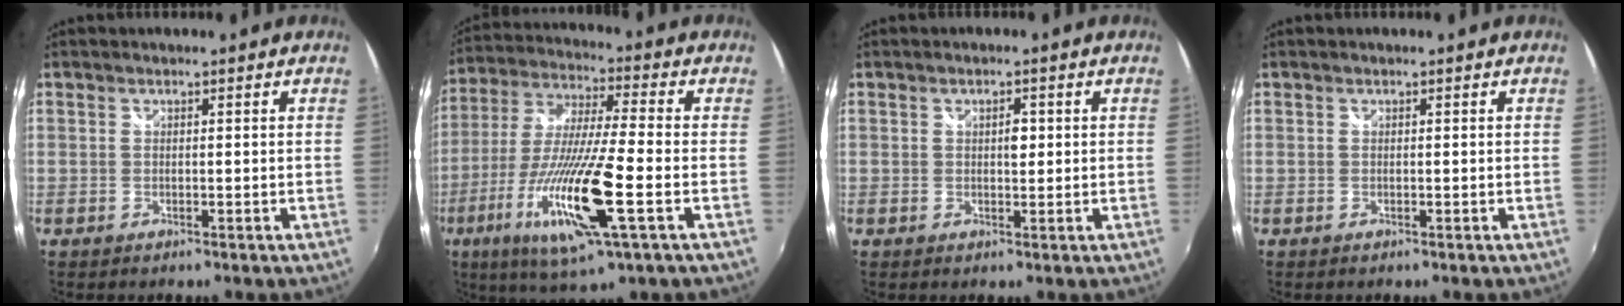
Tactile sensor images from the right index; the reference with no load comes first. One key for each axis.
{"total": 19.7, "fx": -7.2, "fy": 2.0, "fz": 18.2, "tx": -0.363, "ty": -0.042, "tz": -0.134}
{"total": 1.9, "fx": 0.3, "fy": 1.2, "fz": 1.5, "tx": -0.021, "ty": 0.003, "tz": 0.005}
{"total": 0.0}